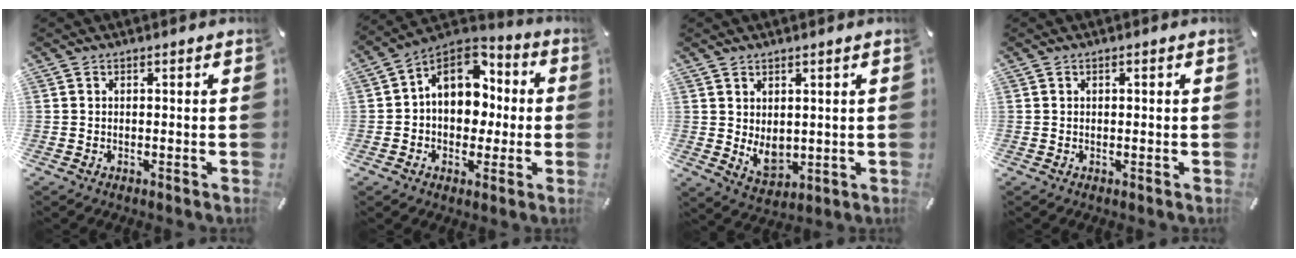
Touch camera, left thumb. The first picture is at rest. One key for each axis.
{"total": 12.7, "fx": 2.4, "fy": 10.2, "fz": 7.2, "tx": -0.130, "ty": -0.010, "tz": 0.044}
{"total": 5.8, "fx": 1.2, "fy": 4.3, "fz": 3.7, "tx": -0.065, "ty": -0.016, "tz": 0.022}
{"total": 0.5, "fx": 0.2, "fy": 0.2, "fz": 0.5, "tx": -0.009, "ty": 0.002, "tz": 0.002}